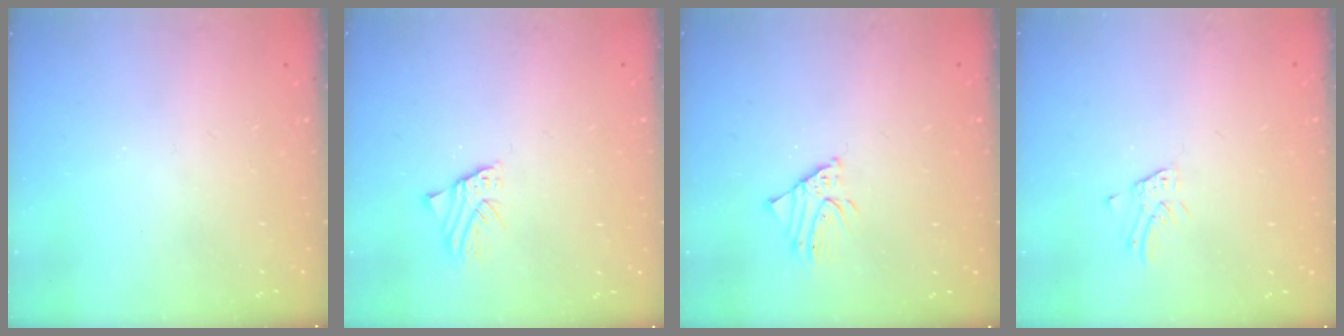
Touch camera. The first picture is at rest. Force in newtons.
{"total": 1.9, "press": 1.9, "slide": 0.2}
{"total": 2.0, "press": 2.0, "slide": 0.1}
{"total": 1.3, "press": 1.3, "slide": 0.1}